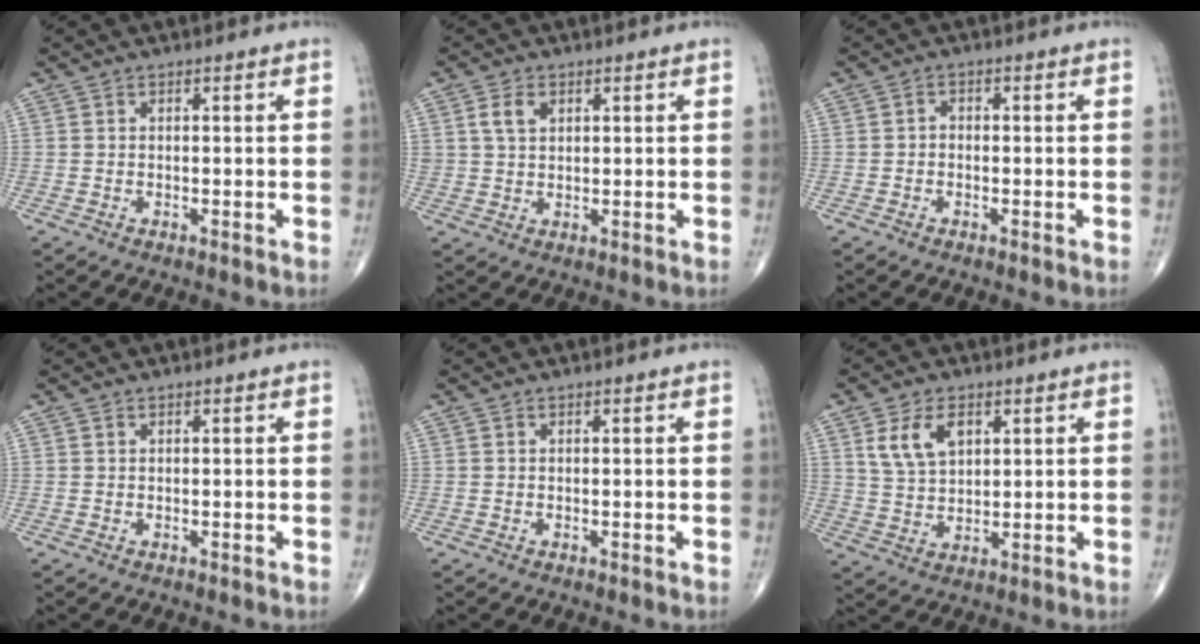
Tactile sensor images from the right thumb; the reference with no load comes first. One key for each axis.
{"total": 3.7, "fx": 1.6, "fy": 2.6, "fz": 2.2, "tx": -0.034, "ty": -0.002, "tz": 0.031}
{"total": 1.2, "fx": -0.4, "fy": 0.9, "fz": 0.6, "tx": 0.000, "ty": 0.004, "tz": -0.013}
{"total": 0.0}
{"total": 0.0}
{"total": 7.9, "fx": 3.2, "fy": 4.8, "fz": 5.4, "tx": -0.089, "ty": -0.010, "tz": 0.068}